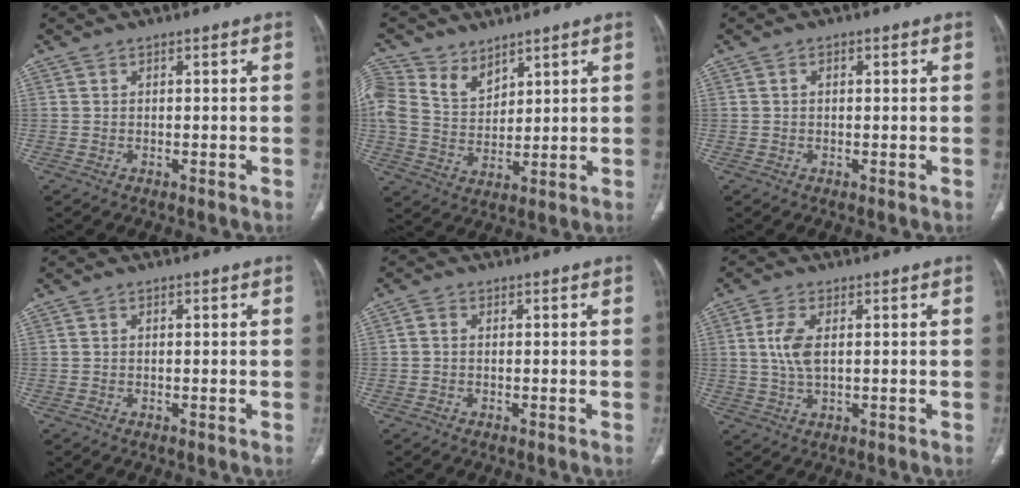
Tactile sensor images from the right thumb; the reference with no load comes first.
{"total": 11.0, "force": [6.7, 7.5, 4.5], "torque": [-0.079, -0.014, 0.142]}
{"total": 1.0, "force": [0.2, 0.6, 0.8], "torque": [-0.015, 0.005, 0.003]}
{"total": 0.0}
{"total": 1.1, "force": [-0.1, 0.8, 0.7], "torque": [-0.010, 0.002, -0.005]}
{"total": 5.6, "force": [0.9, 2.7, 4.8], "torque": [-0.113, -0.001, 0.019]}